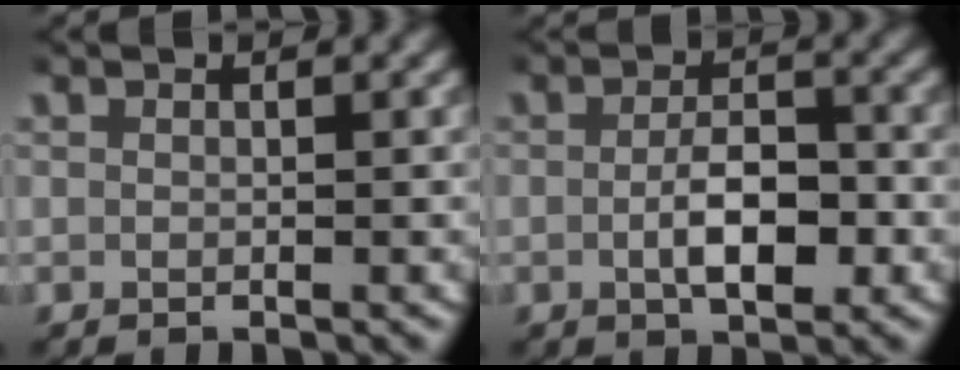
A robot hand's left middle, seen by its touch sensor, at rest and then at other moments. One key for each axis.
{"total": 4.0, "fx": -1.1, "fy": 1.9, "fz": 3.3, "tx": -0.050, "ty": -0.005, "tz": -0.019}